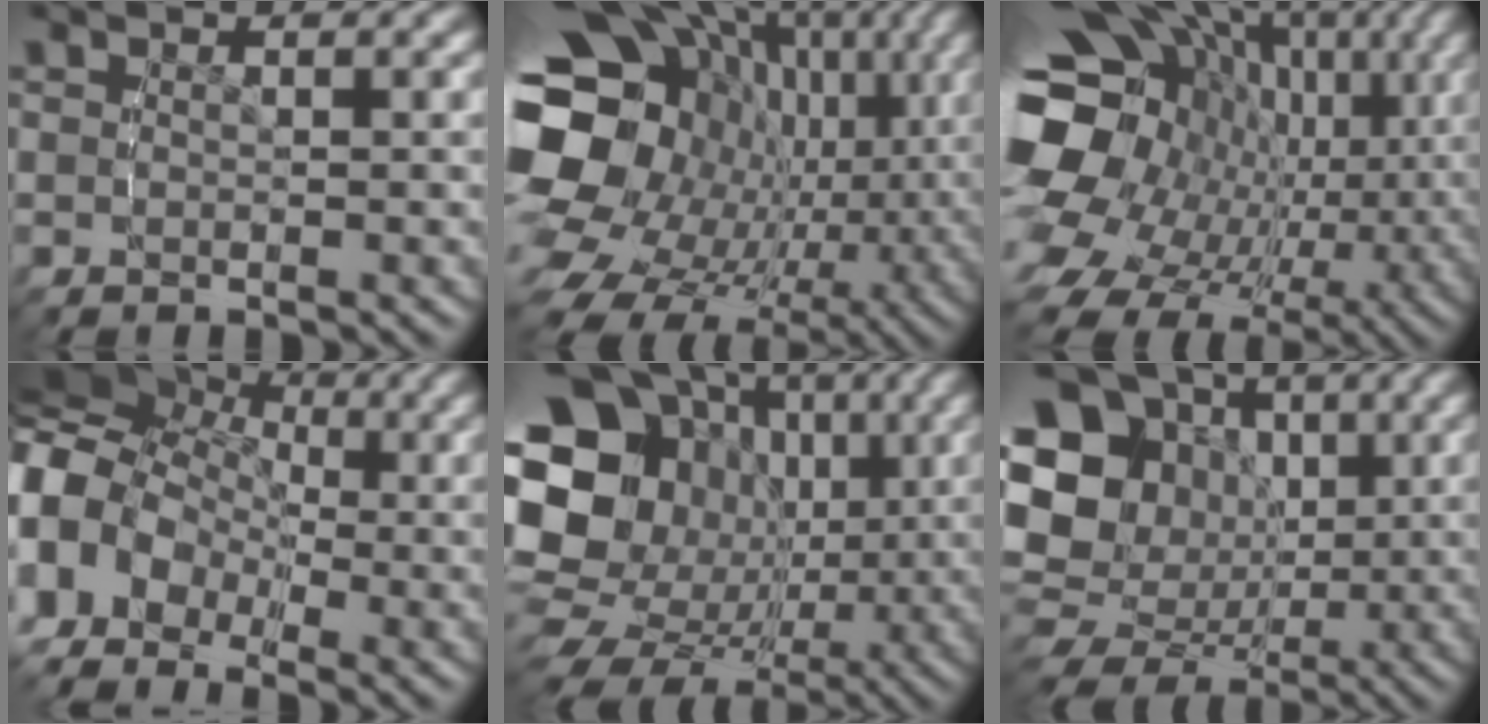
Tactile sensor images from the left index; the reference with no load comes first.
{"total": 22.6, "force": [0.6, 16.8, 15.2], "torque": [-0.275, -0.035, 0.004]}
{"total": 19.7, "force": [0.5, 15.0, 12.7], "torque": [-0.241, -0.041, 0.008]}
{"total": 14.4, "force": [2.5, 11.6, 8.3], "torque": [-0.174, 0.007, 0.014]}
{"total": 19.7, "force": [-1.7, 16.4, 10.7], "torque": [-0.220, -0.068, -0.022]}
{"total": 20.8, "force": [0.5, 17.8, 10.9], "torque": [-0.214, -0.042, 0.003]}